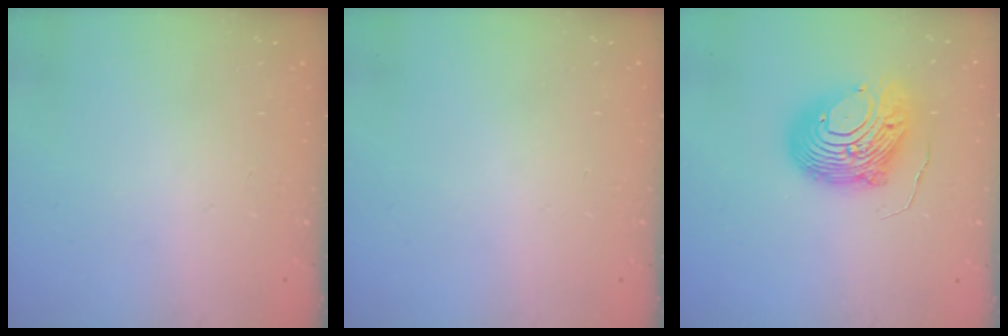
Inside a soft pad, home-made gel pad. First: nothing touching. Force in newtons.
{"total": 0.0}
{"total": 13.5, "press": 13.4, "slide": 1.4}